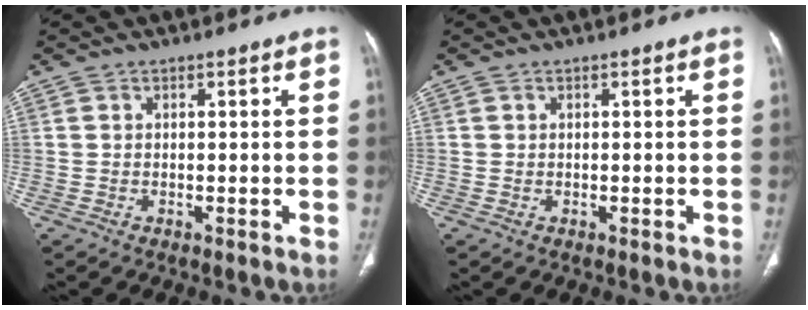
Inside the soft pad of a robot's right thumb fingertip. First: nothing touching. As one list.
[{"total": 0.0}]